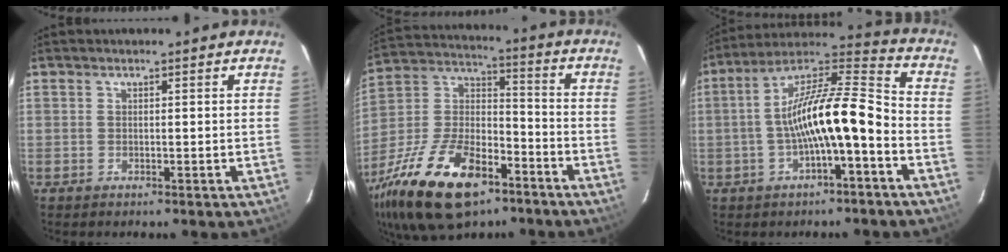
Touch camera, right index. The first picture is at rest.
{"total": 25.1, "force": [-14.6, 11.8, 16.7], "torque": [-0.346, -0.013, -0.249]}
{"total": 14.8, "force": [-4.0, 3.0, 13.9], "torque": [-0.247, 0.021, -0.071]}